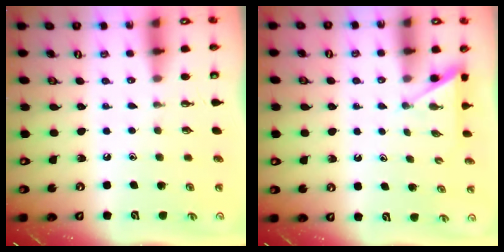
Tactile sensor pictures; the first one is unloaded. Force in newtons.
{"total": 2.2, "press": 2.2, "slide": 0.2}